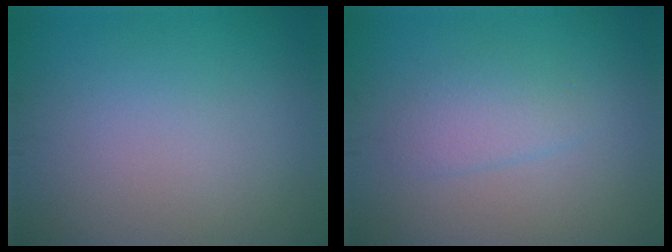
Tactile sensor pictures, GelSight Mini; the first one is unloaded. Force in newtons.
{"total": 2.0, "press": 1.9, "slide": 0.1}